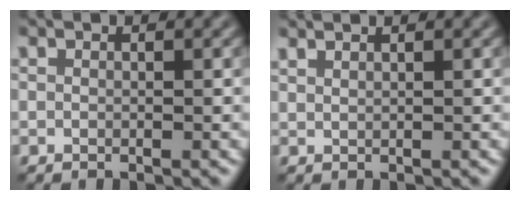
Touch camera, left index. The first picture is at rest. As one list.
[{"total": 2.0, "force": [1.6, 0.7, 0.9], "torque": [-0.001, 0.000, 0.010]}]